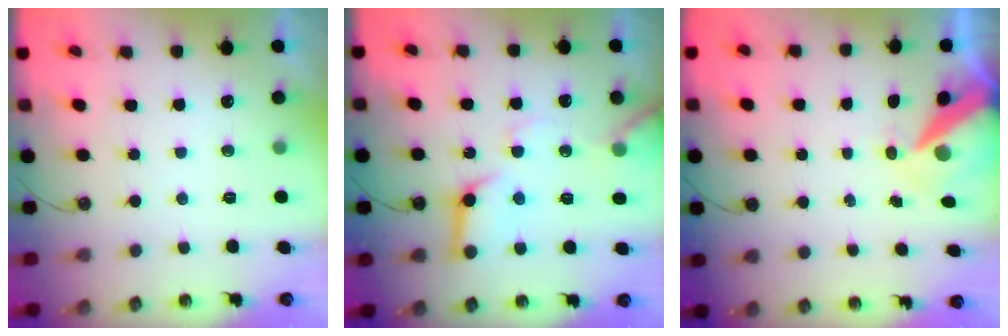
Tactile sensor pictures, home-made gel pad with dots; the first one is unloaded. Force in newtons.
{"total": 13.9, "press": 13.8, "slide": 1.6}
{"total": 11.4, "press": 11.4, "slide": 1.2}